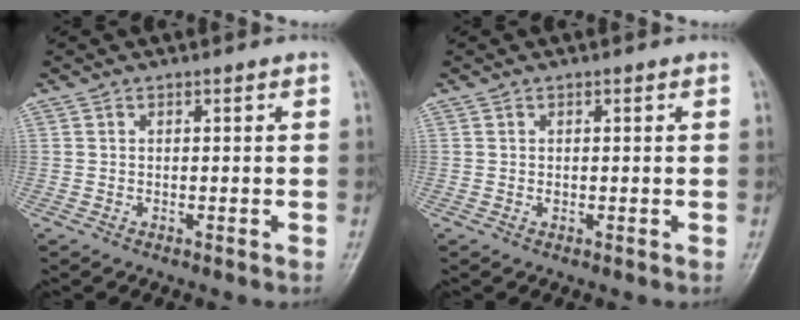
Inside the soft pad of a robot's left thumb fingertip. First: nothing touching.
{"total": 0.7, "force": [0.2, 0.5, 0.5], "torque": [-0.005, 0.000, 0.003]}